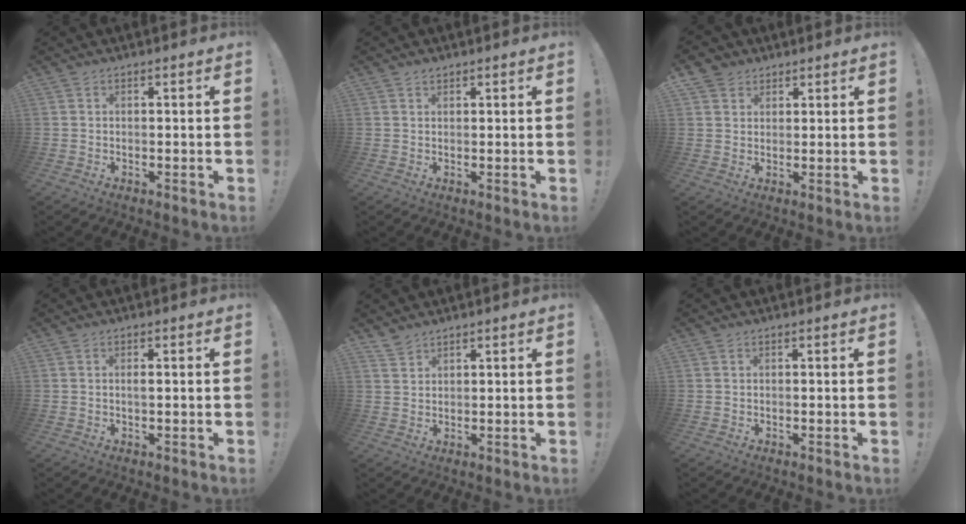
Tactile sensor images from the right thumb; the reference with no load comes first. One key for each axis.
{"total": 1.0, "fx": 0.8, "fy": 0.5, "fz": 0.3, "tx": -0.004, "ty": -0.001, "tz": 0.016}
{"total": 4.0, "fx": 2.7, "fy": 3.0, "fz": 0.3, "tx": -0.003, "ty": -0.014, "tz": 0.051}
{"total": 1.0, "fx": 0.0, "fy": 0.1, "fz": 1.0, "tx": -0.014, "ty": -0.002, "tz": -0.002}
{"total": 3.1, "fx": 2.8, "fy": 1.2, "fz": 0.7, "tx": -0.005, "ty": -0.021, "tz": 0.052}
{"total": 0.0}